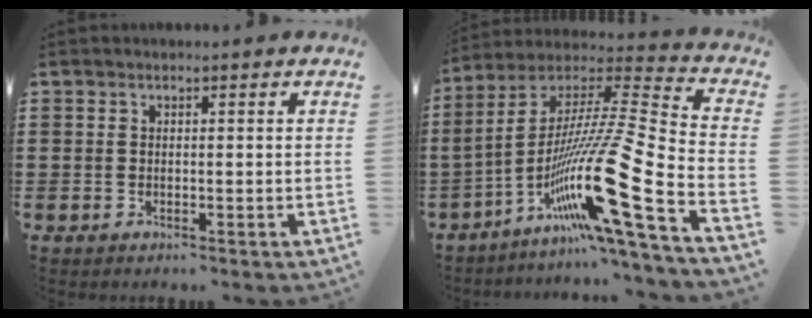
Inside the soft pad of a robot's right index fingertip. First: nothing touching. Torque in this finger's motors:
{"motor_torque": [2.14, 0.00, 1.05, 0.21]}